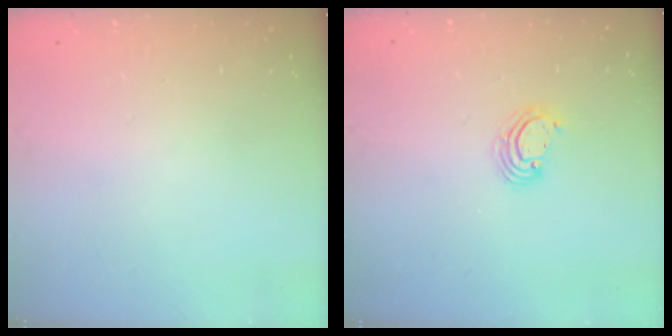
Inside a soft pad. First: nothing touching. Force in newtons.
{"total": 3.5, "press": 3.5, "slide": 0.2}